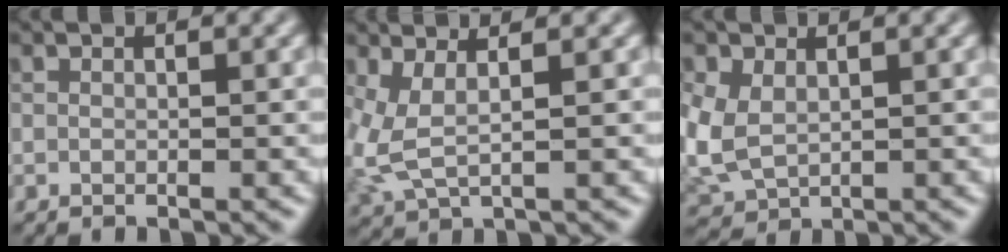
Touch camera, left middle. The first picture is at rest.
{"total": 3.2, "force": [0.7, 1.1, 2.9], "torque": [-0.085, -0.007, 0.015]}
{"total": 4.4, "force": [0.6, 3.1, 3.0], "torque": [-0.086, -0.003, 0.015]}